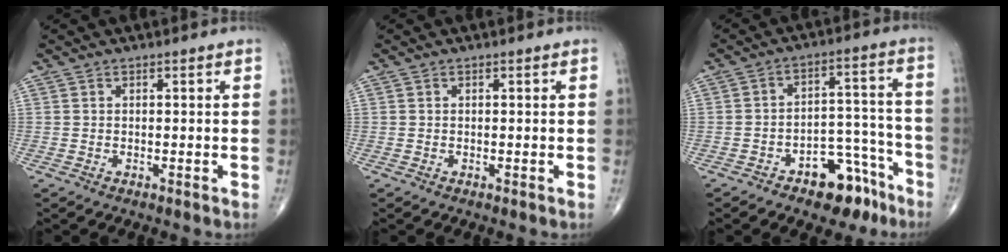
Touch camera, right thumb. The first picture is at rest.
{"total": 0.0}
{"total": 11.6, "force": [-7.3, 6.2, 6.4], "torque": [-0.047, 0.076, -0.104]}